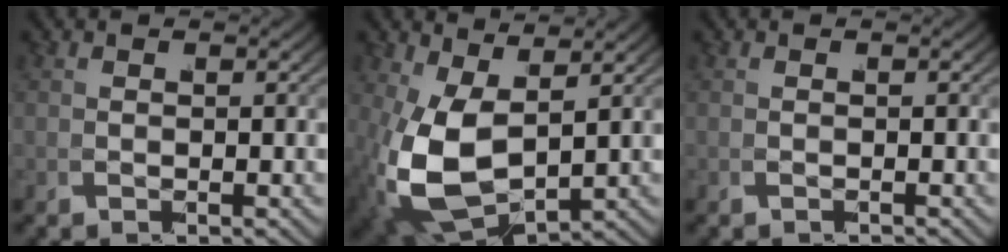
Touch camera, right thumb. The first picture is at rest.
{"total": 9.4, "force": [-0.5, 5.9, 7.3], "torque": [-0.205, -0.060, 0.031]}
{"total": 0.6, "force": [-0.6, 0.1, 0.0], "torque": [-0.001, -0.002, -0.008]}